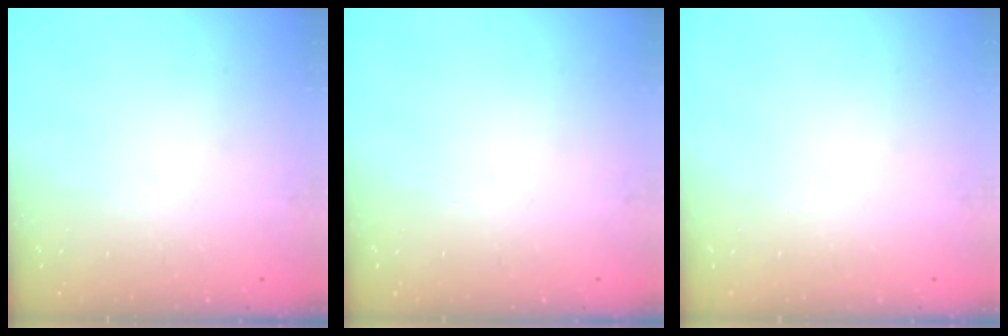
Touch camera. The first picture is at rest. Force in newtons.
{"total": 0.0}
{"total": 0.0}